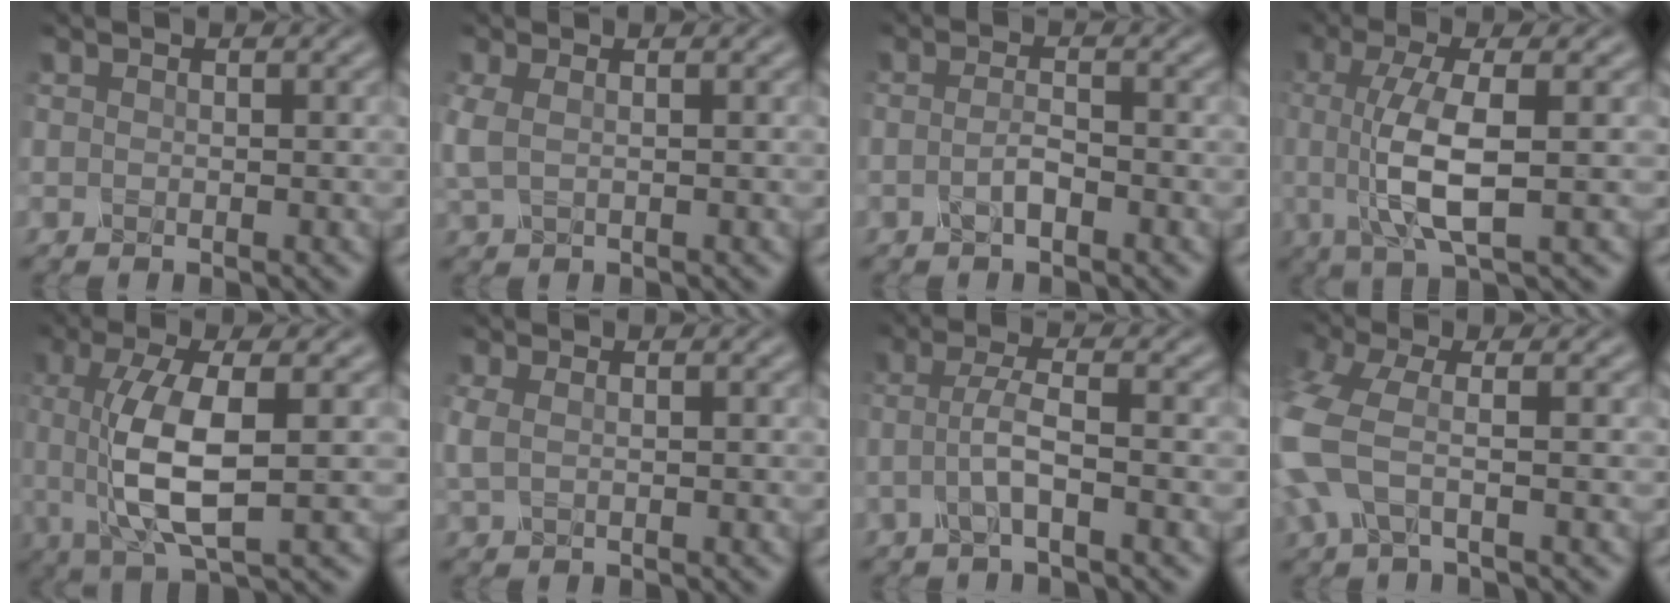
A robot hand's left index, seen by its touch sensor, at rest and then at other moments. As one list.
[{"total": 1.9, "force": [0.3, 0.9, 1.7], "torque": [-0.046, 0.003, 0.005]}, {"total": 1.7, "force": [-0.7, 0.5, 1.4], "torque": [-0.029, 0.002, -0.017]}, {"total": 6.2, "force": [-0.1, 1.7, 6.0], "torque": [-0.116, 0.000, -0.002]}, {"total": 7.4, "force": [0.0, 2.3, 7.0], "torque": [-0.139, -0.004, 0.003]}, {"total": 1.5, "force": [0.3, 0.7, 1.3], "torque": [-0.034, 0.003, 0.005]}, {"total": 3.0, "force": [-0.7, 0.5, 2.9], "torque": [-0.057, 0.005, -0.022]}, {"total": 5.6, "force": [-1.1, 2.3, 4.9], "torque": [-0.141, -0.003, -0.033]}]